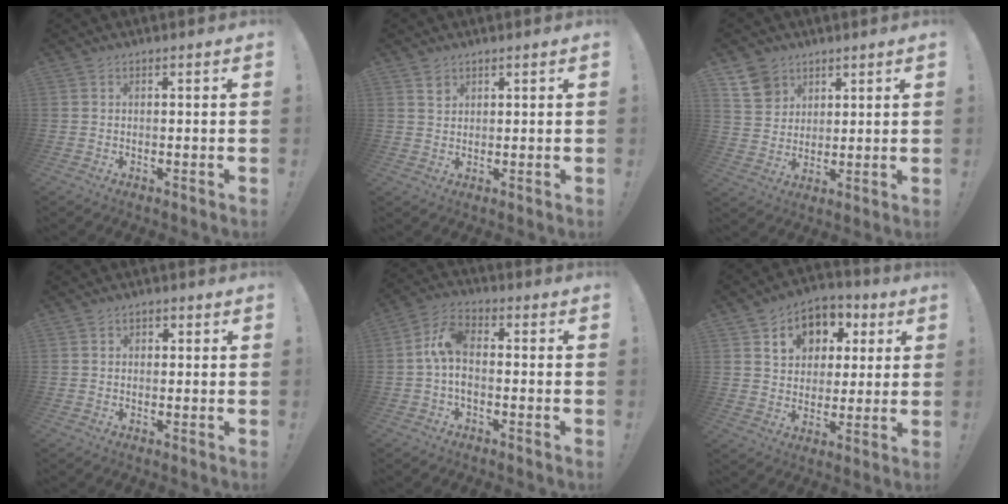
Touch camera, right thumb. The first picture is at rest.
{"total": 2.3, "force": [1.5, 1.6, 0.5], "torque": [0.009, -0.011, 0.026]}
{"total": 8.4, "force": [5.3, 6.4, 1.4], "torque": [-0.020, -0.035, 0.106]}
{"total": 1.5, "force": [0.0, 1.4, 0.8], "torque": [0.000, 0.000, -0.004]}
{"total": 8.1, "force": [-0.8, 4.9, 6.4], "torque": [-0.135, 0.009, -0.009]}
{"total": 11.3, "force": [4.6, 9.2, 4.8], "torque": [-0.066, -0.021, 0.088]}